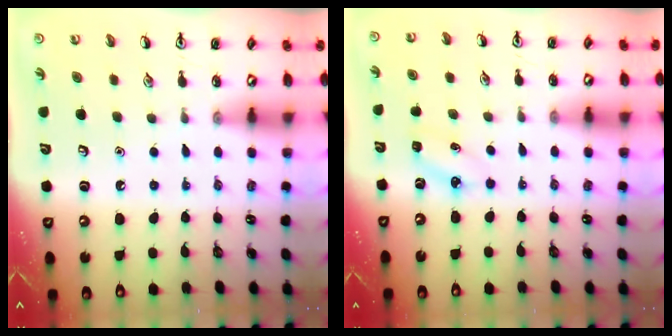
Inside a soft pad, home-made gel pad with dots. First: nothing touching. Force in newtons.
{"total": 4.2, "press": 4.0, "slide": 1.2}